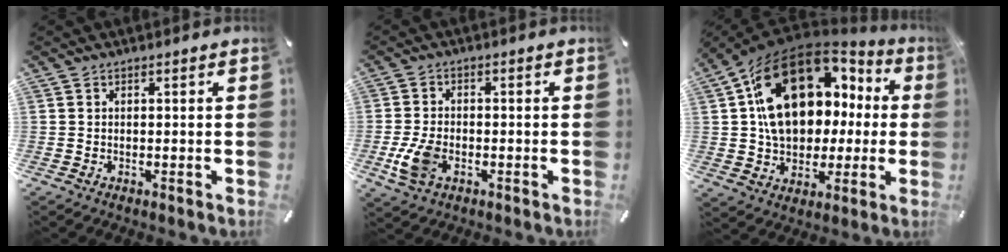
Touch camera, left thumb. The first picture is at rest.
{"total": 7.1, "force": [-2.2, 4.5, 5.1], "torque": [-0.121, 0.002, -0.042]}
{"total": 21.9, "force": [6.1, 16.0, 13.6], "torque": [-0.226, -0.020, 0.113]}